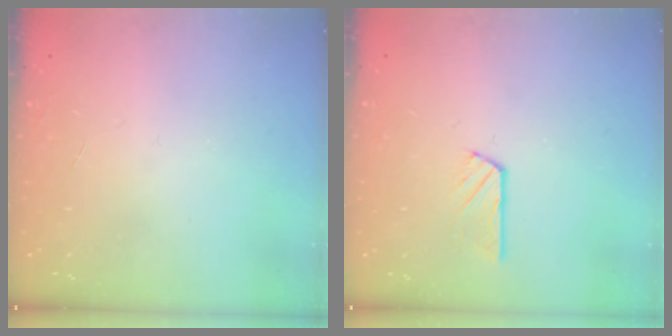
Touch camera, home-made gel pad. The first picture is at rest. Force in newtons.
{"total": 3.8, "press": 3.7, "slide": 0.5}